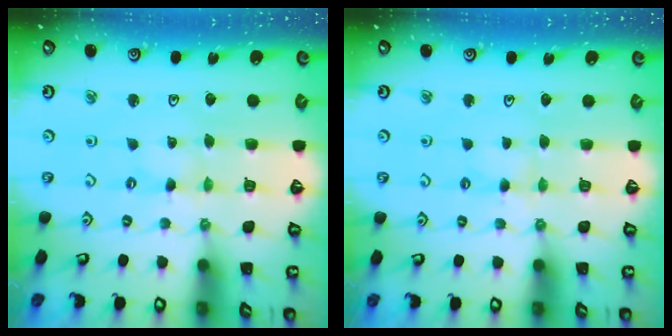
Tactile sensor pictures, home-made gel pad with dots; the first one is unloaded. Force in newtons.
{"total": 2.3, "press": 2.3, "slide": 0.4}